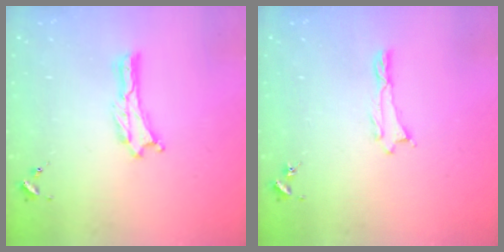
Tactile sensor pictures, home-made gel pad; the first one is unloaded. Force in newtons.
{"total": 0.5, "press": 0.5, "slide": 0.2}